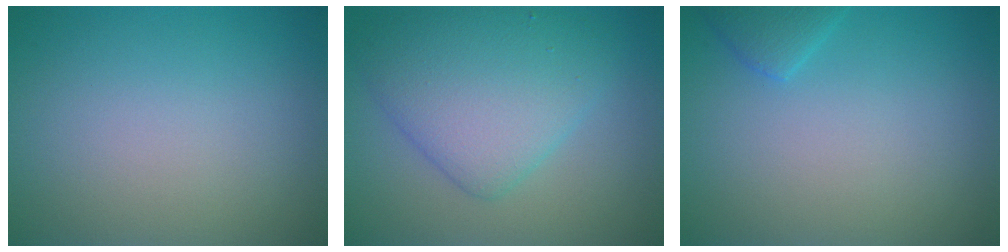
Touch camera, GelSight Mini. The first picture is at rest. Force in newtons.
{"total": 6.3, "press": 6.3, "slide": 0.1}
{"total": 1.6, "press": 1.6, "slide": 0.2}